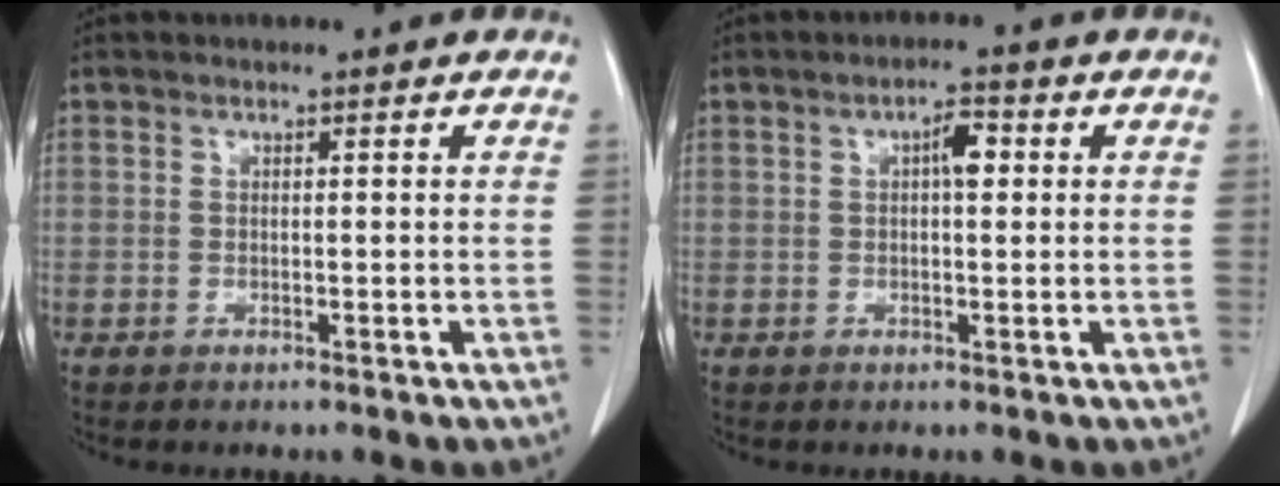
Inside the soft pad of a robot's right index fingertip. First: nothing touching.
{"total": 3.1, "force": [0.7, 1.0, 2.9], "torque": [-0.049, 0.008, 0.009]}